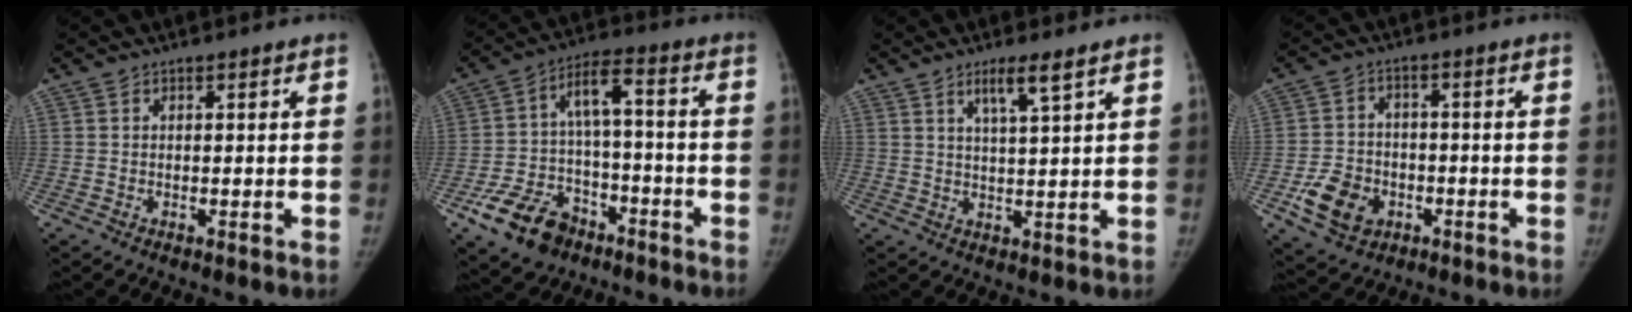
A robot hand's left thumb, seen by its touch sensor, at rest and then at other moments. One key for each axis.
{"total": 14.8, "fx": -8.4, "fy": 9.2, "fz": 7.9, "tx": -0.127, "ty": 0.059, "tz": -0.149}
{"total": 4.7, "fx": 2.9, "fy": 0.2, "fz": 3.6, "tx": -0.067, "ty": -0.021, "tz": 0.056}
{"total": 9.4, "fx": -3.7, "fy": 7.2, "fz": 4.7, "tx": -0.064, "ty": 0.016, "tz": -0.061}